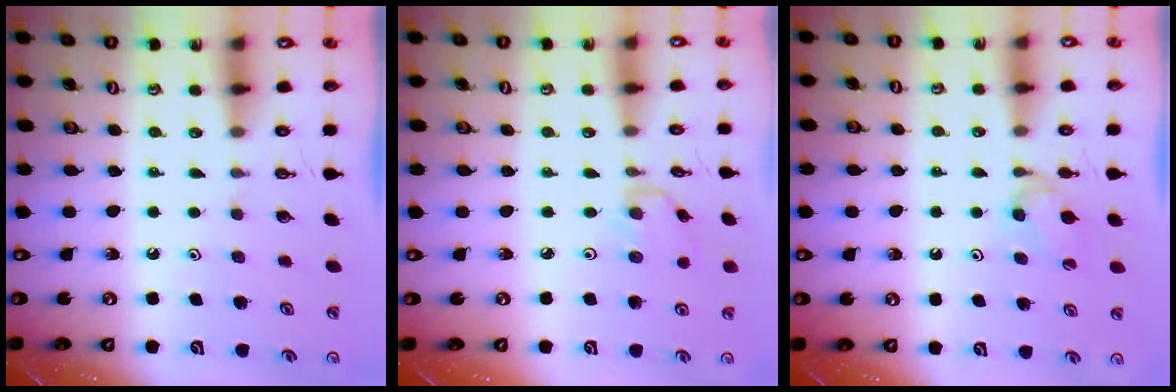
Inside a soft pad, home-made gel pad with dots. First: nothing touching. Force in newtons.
{"total": 0.7, "press": 0.6, "slide": 0.4}
{"total": 3.3, "press": 3.3, "slide": 0.7}